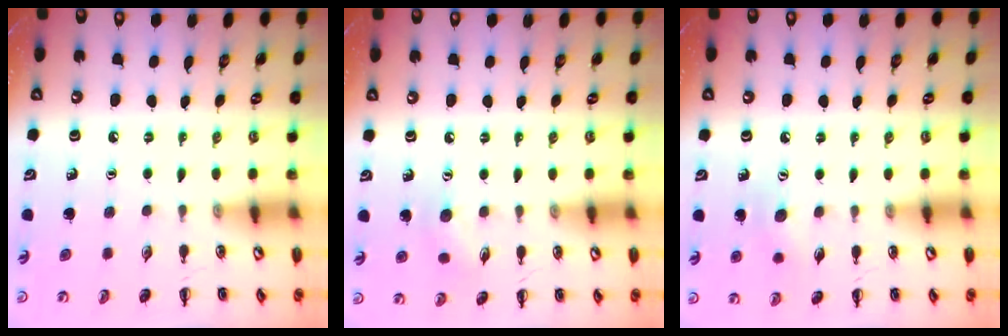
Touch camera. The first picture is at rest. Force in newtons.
{"total": 6.1, "press": 6.0, "slide": 1.2}
{"total": 7.0, "press": 6.7, "slide": 1.8}